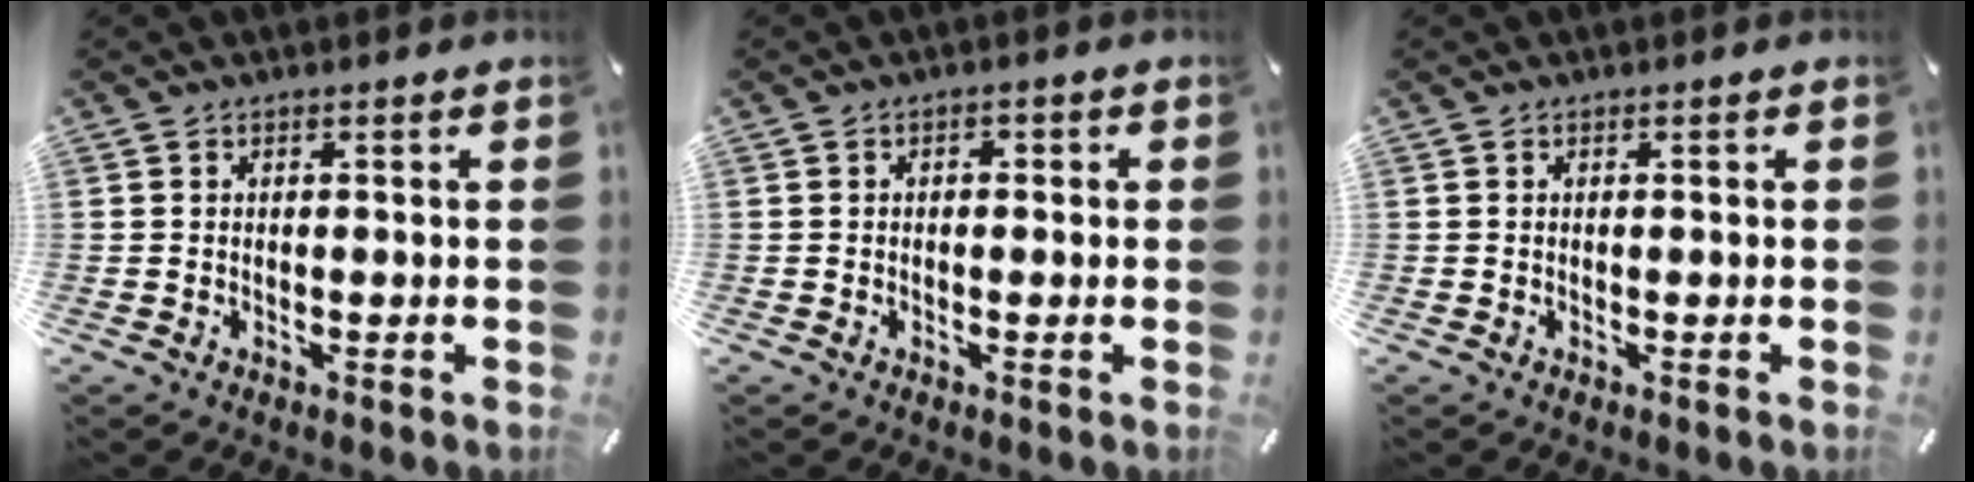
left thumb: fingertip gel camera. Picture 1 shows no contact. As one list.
[{"total": 1.3, "force": [-0.4, 0.9, 0.8], "torque": [-0.016, 0.007, -0.011]}, {"total": 0.0}]